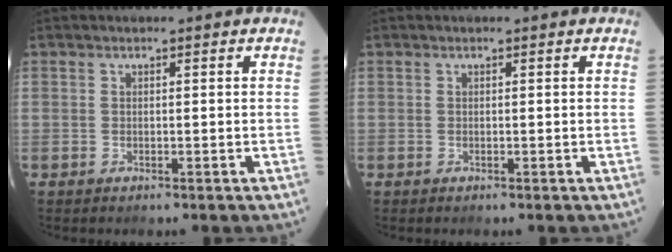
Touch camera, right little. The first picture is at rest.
{"total": 0.0}